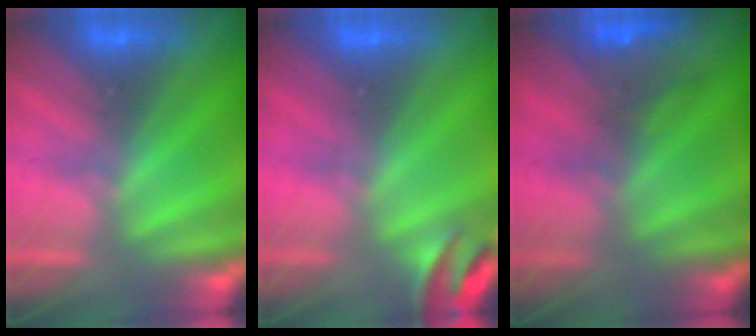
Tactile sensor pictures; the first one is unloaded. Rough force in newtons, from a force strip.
{"total": 2.7}
{"total": 3.8}